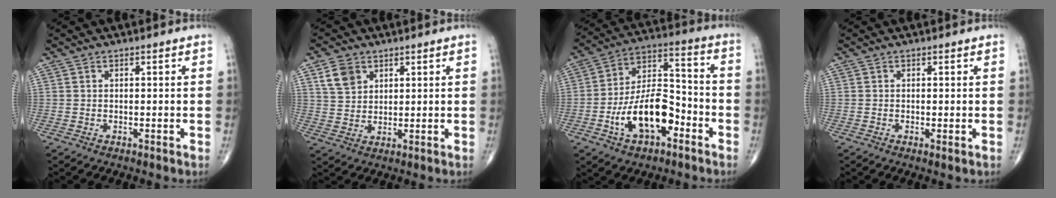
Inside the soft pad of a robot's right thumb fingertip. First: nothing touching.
{"total": 5.7, "force": [2.8, 4.2, 2.6], "torque": [-0.032, -0.011, 0.056]}
{"total": 16.3, "force": [-6.3, 8.5, 12.4], "torque": [-0.199, 0.048, -0.111]}
{"total": 0.8, "force": [-0.1, 0.2, 0.8], "torque": [-0.019, -0.005, -0.004]}